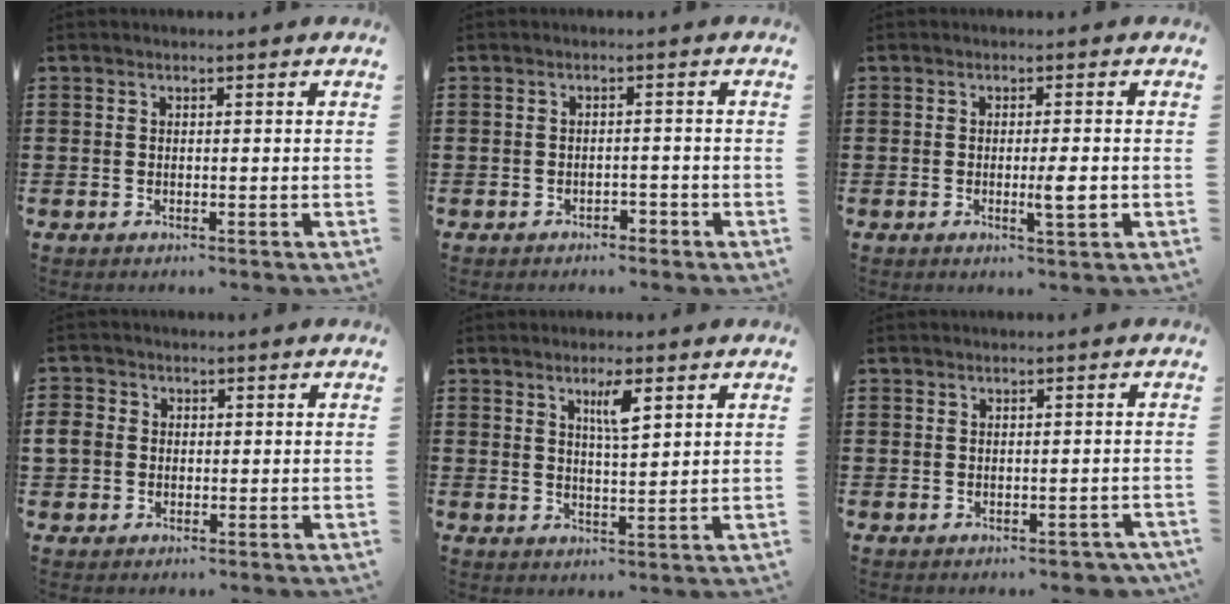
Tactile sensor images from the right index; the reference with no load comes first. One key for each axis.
{"total": 1.5, "fx": -1.4, "fy": 0.5, "fz": 0.3, "tx": -0.012, "ty": -0.001, "tz": -0.031}
{"total": 3.7, "fx": -0.8, "fy": 0.3, "fz": 3.6, "tx": -0.061, "ty": -0.005, "tz": -0.015}
{"total": 2.9, "fx": -0.1, "fy": 2.6, "fz": 1.2, "tx": -0.046, "ty": 0.004, "tz": -0.010}
{"total": 4.1, "fx": 2.2, "fy": 0.8, "fz": 3.4, "tx": -0.056, "ty": -0.001, "tz": 0.032}
{"total": 1.2, "fx": -0.9, "fy": 0.8, "fz": 0.3, "tx": -0.008, "ty": 0.001, "tz": -0.018}